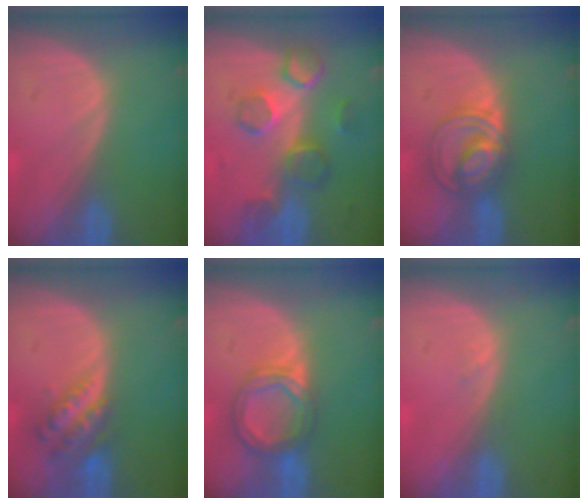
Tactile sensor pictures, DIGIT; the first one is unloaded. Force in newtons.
{"total": 8.4, "press": 7.6, "slide": 3.6}
{"total": 6.2, "press": 6.2, "slide": 0.2}
{"total": 6.1, "press": 5.3, "slide": 2.9}
{"total": 6.3, "press": 5.9, "slide": 2.3}
{"total": 0.7, "press": 0.6, "slide": 0.3}